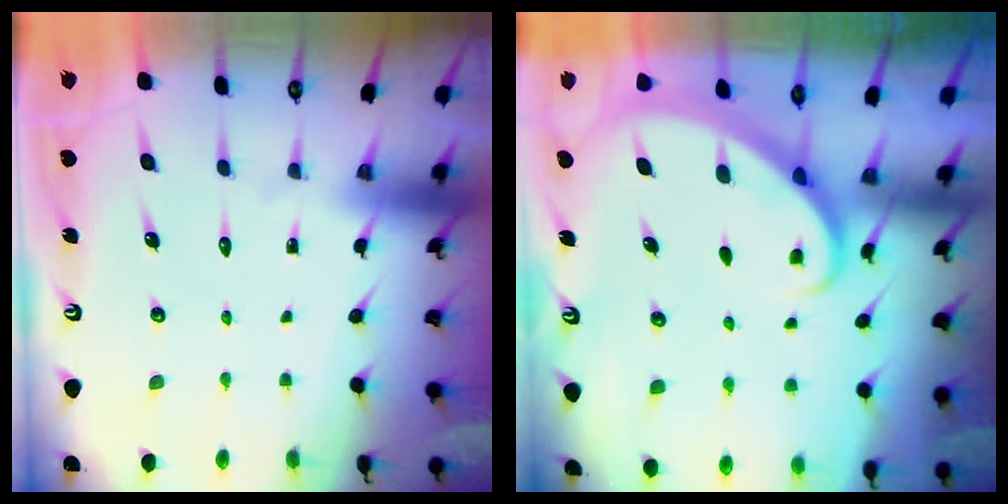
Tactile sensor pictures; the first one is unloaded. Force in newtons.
{"total": 2.9, "press": 2.9, "slide": 0.2}